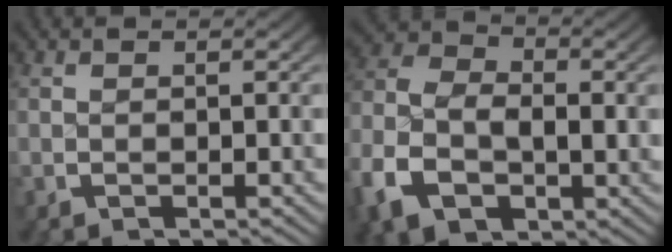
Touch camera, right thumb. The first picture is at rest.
{"total": 9.9, "force": [-1.5, 7.3, 6.5], "torque": [-0.151, -0.031, -0.014]}